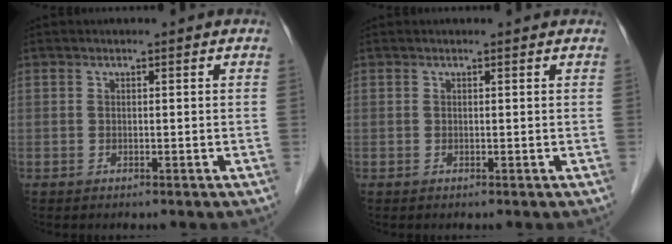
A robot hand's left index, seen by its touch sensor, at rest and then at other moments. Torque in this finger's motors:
{"motor_torque": [0.04, -0.05, -0.13, -0.06]}